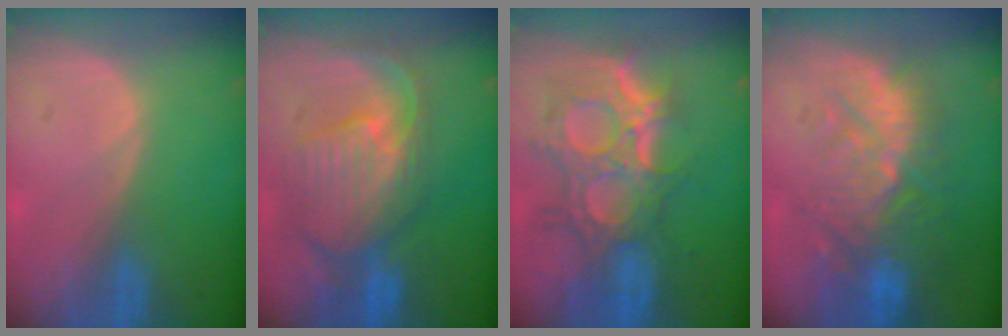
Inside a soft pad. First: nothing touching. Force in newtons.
{"total": 11.0, "press": 9.6, "slide": 5.4}
{"total": 11.9, "press": 10.7, "slide": 5.3}
{"total": 11.1, "press": 9.9, "slide": 5.0}